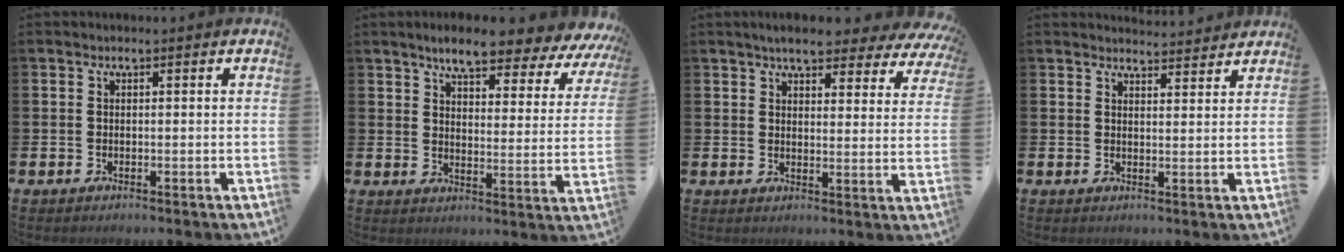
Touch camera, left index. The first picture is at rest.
{"total": 7.5, "force": [6.8, 1.4, 2.8], "torque": [-0.068, -0.045, 0.114]}
{"total": 6.0, "force": [5.4, 1.4, 2.3], "torque": [-0.052, -0.027, 0.093]}
{"total": 3.5, "force": [3.5, 0.2, -0.2], "torque": [0.002, -0.025, 0.063]}